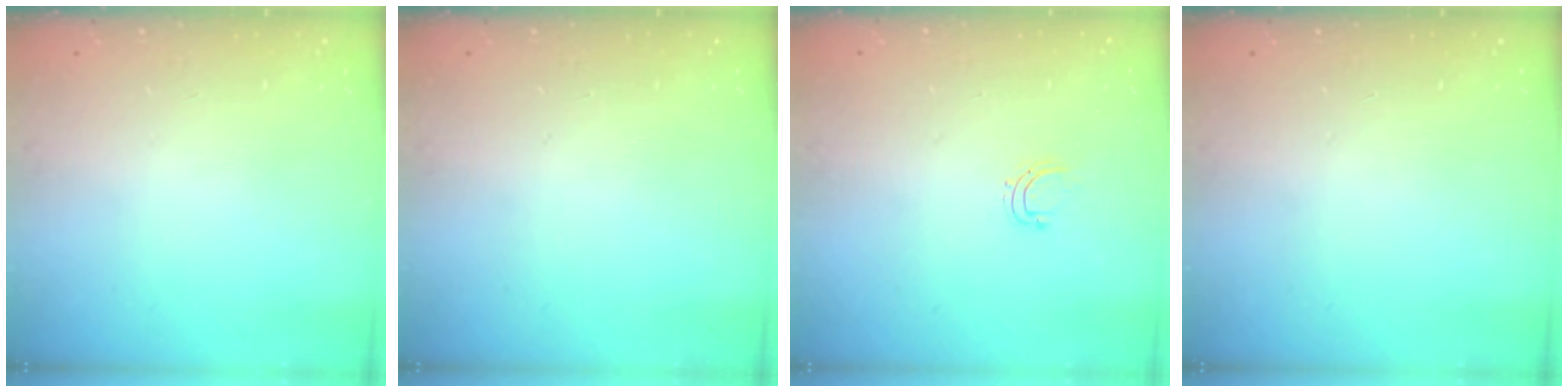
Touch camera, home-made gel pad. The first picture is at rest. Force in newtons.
{"total": 0.0}
{"total": 3.8, "press": 3.8, "slide": 0.3}
{"total": 0.0}